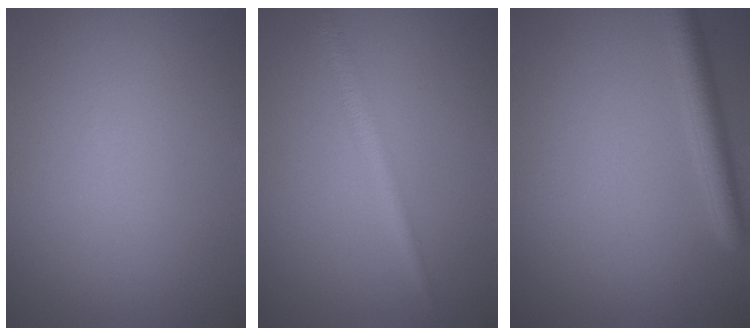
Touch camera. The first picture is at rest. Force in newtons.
{"total": 2.0, "press": 2.0, "slide": 0.0}
{"total": 2.8, "press": 2.8, "slide": 0.1}